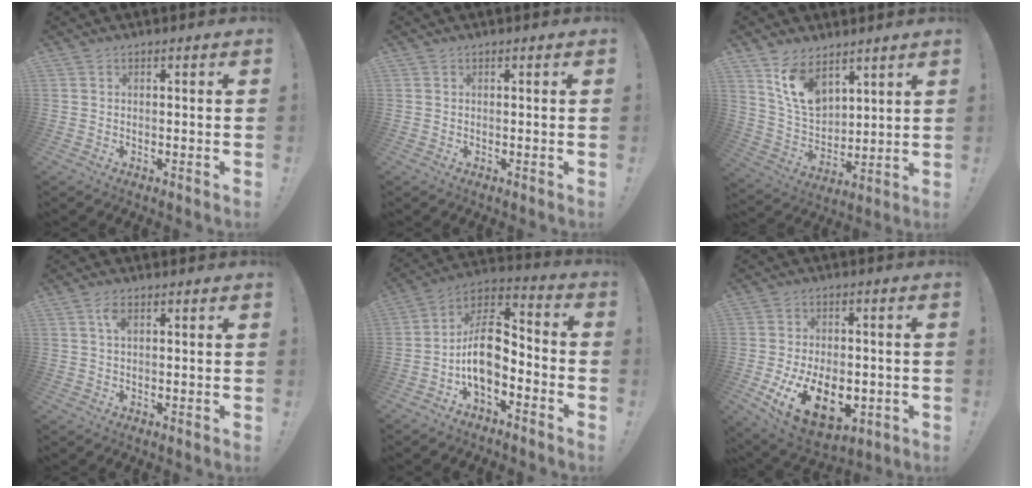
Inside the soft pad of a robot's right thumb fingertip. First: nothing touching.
{"total": 0.0}
{"total": 12.6, "force": [7.9, 7.8, 6.1], "torque": [-0.116, -0.041, 0.158]}
{"total": 3.2, "force": [1.3, 1.6, 2.5], "torque": [-0.045, 0.002, 0.020]}
{"total": 13.5, "force": [-3.7, 7.9, 10.3], "torque": [-0.182, 0.018, -0.059]}
{"total": 16.3, "force": [-4.6, 9.9, 12.1], "torque": [-0.190, 0.010, -0.068]}